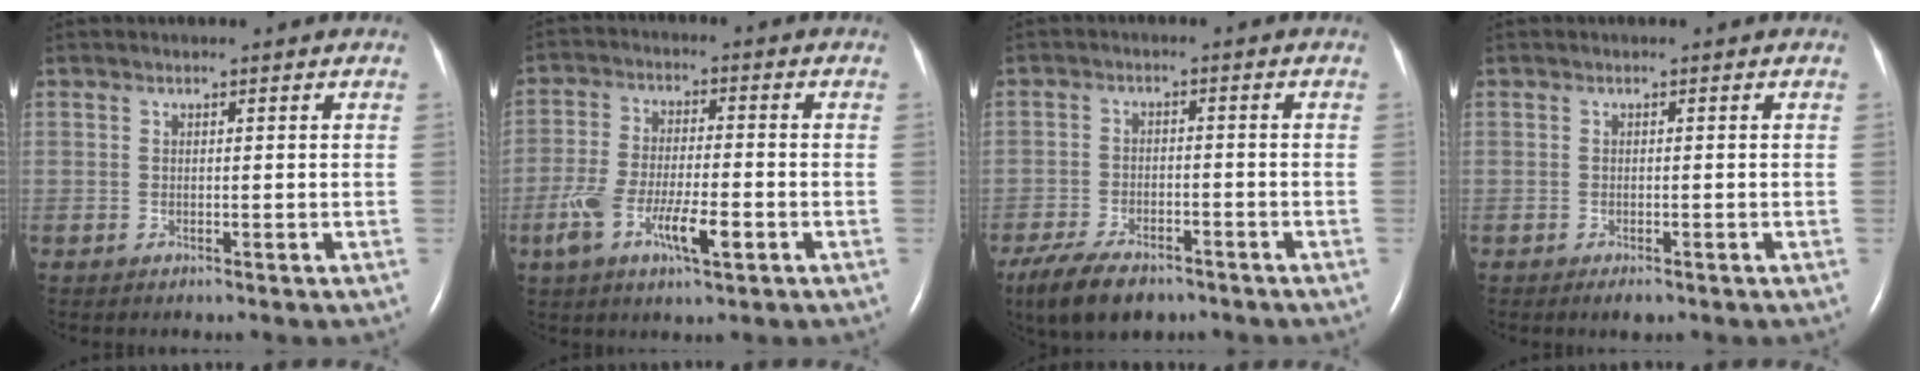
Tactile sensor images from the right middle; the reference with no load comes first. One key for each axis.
{"total": 8.9, "fx": -3.6, "fy": 2.3, "fz": 7.8, "tx": -0.156, "ty": -0.002, "tz": -0.061}
{"total": 9.7, "fx": -7.2, "fy": 4.0, "fz": 5.1, "tx": -0.093, "ty": -0.010, "tz": -0.116}
{"total": 1.5, "fx": -1.0, "fy": 0.5, "fz": 1.0, "tx": -0.017, "ty": -0.003, "tz": -0.011}